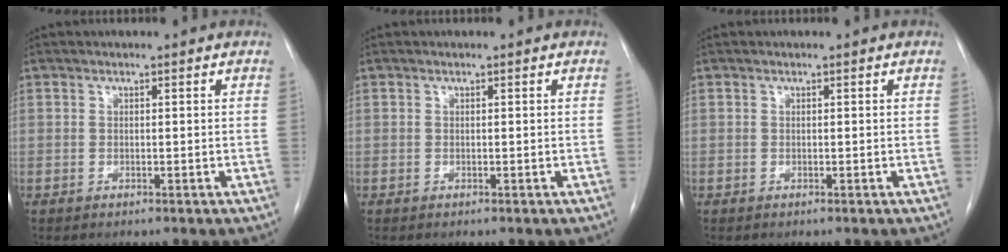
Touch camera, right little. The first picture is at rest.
{"total": 0.0}
{"total": 0.0}